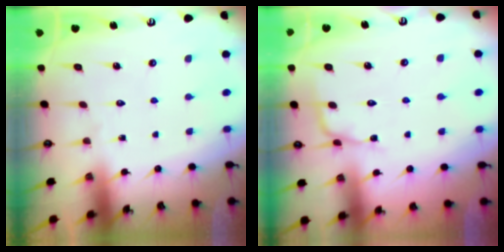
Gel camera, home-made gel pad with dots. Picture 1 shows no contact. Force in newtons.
{"total": 2.8, "press": 2.8, "slide": 0.4}